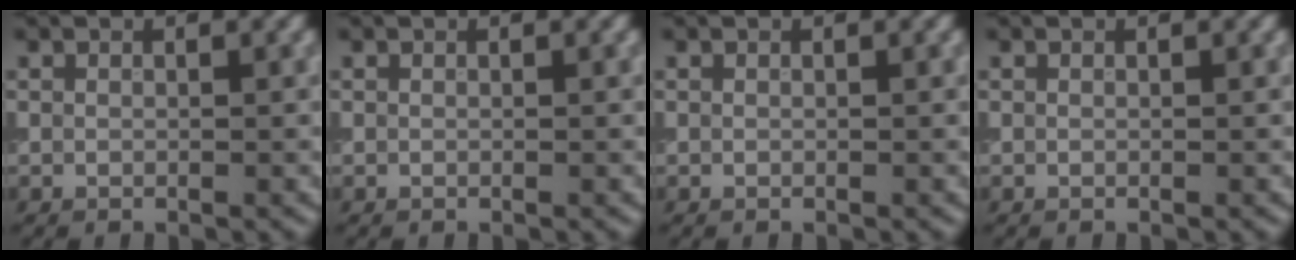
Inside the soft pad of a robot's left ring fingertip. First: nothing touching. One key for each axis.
{"total": 0.0}
{"total": 0.0}
{"total": 0.0}